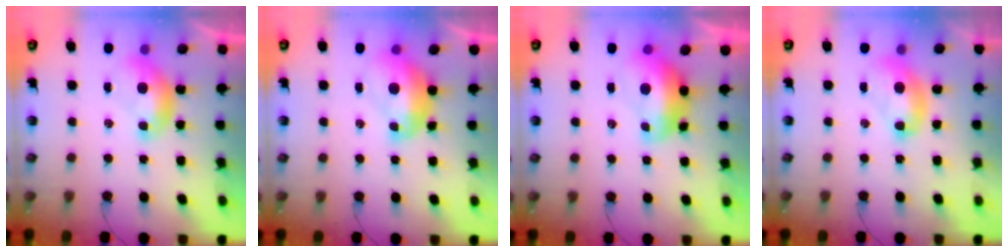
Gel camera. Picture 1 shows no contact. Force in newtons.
{"total": 2.8, "press": 2.7, "slide": 0.7}
{"total": 2.9, "press": 2.8, "slide": 0.7}
{"total": 2.7, "press": 2.7, "slide": 0.1}